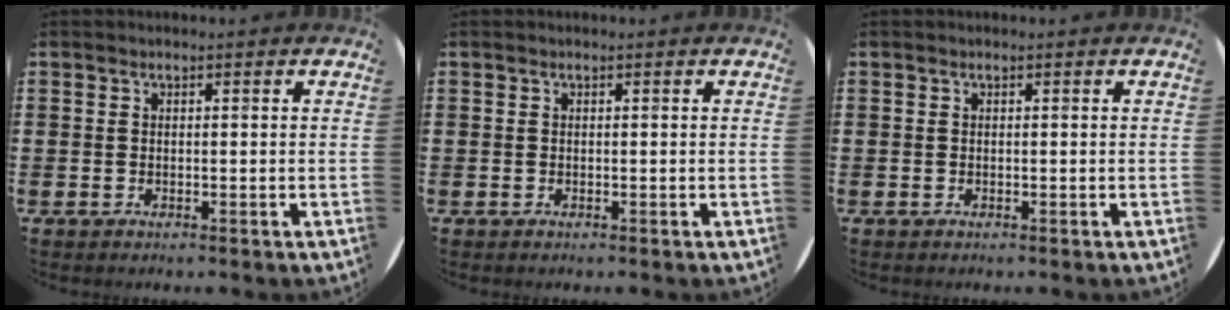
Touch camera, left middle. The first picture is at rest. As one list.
[{"total": 0.0}, {"total": 0.0}]